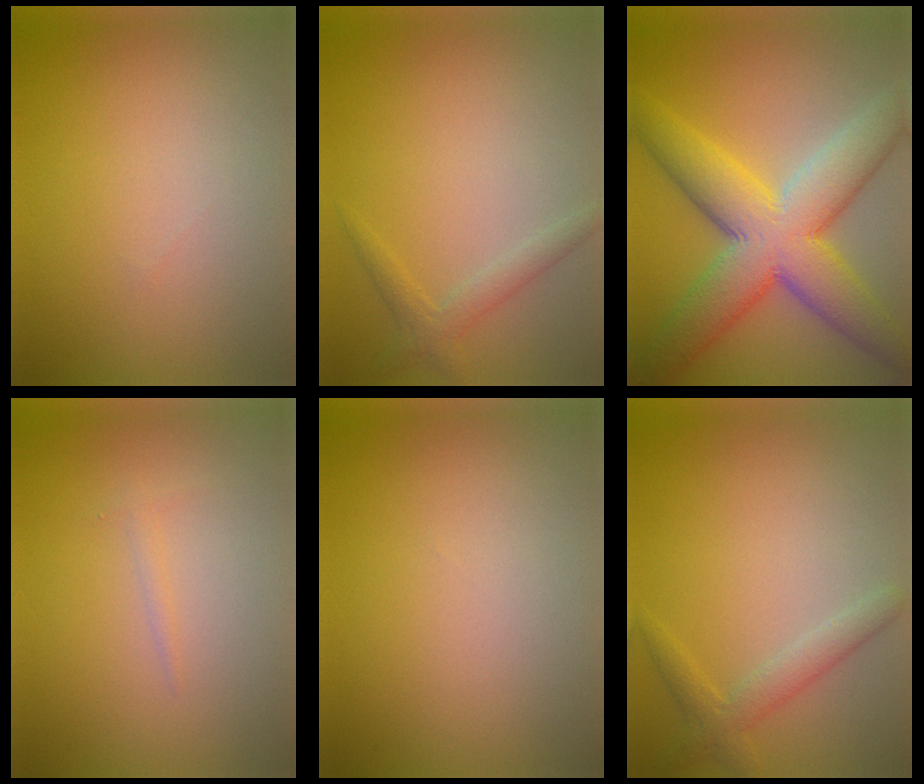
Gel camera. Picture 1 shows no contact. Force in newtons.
{"total": 1.9, "press": 1.9, "slide": 0.2}
{"total": 11.0, "press": 11.0, "slide": 0.5}
{"total": 0.7, "press": 0.7, "slide": 0.0}
{"total": 0.0}
{"total": 2.5, "press": 2.5, "slide": 0.1}